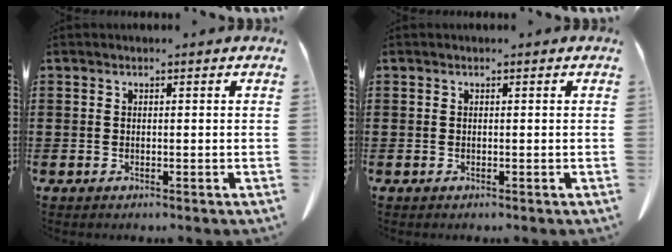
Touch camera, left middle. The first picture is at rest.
{"total": 0.0}